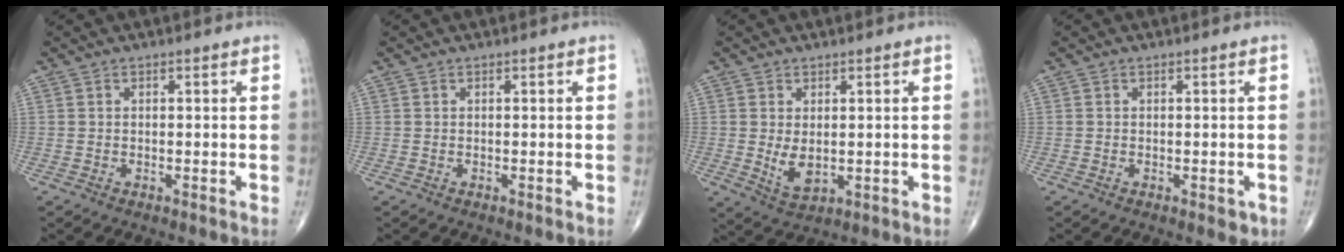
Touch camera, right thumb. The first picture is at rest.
{"total": 0.0}
{"total": 4.6, "force": [0.1, 2.7, 3.8], "torque": [-0.061, -0.012, 0.013]}
{"total": 1.7, "force": [-0.5, 1.0, 1.2], "torque": [-0.007, -0.001, -0.005]}